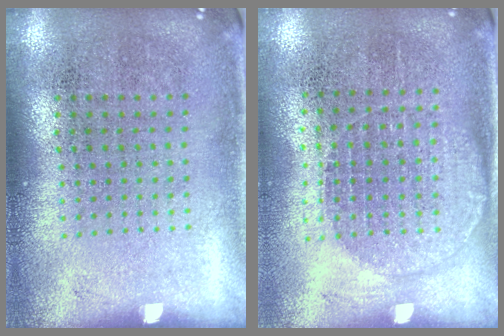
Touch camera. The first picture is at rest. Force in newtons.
{"total": 1.1, "press": 1.0, "slide": 0.5}